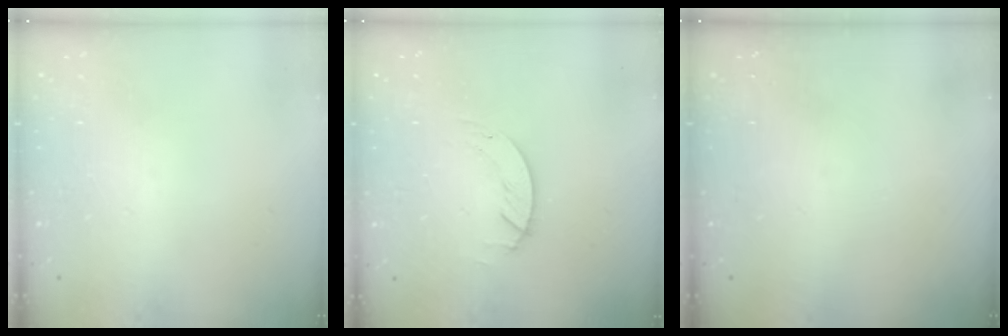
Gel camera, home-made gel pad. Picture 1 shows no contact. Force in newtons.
{"total": 1.3, "press": 1.2, "slide": 0.1}
{"total": 0.0}